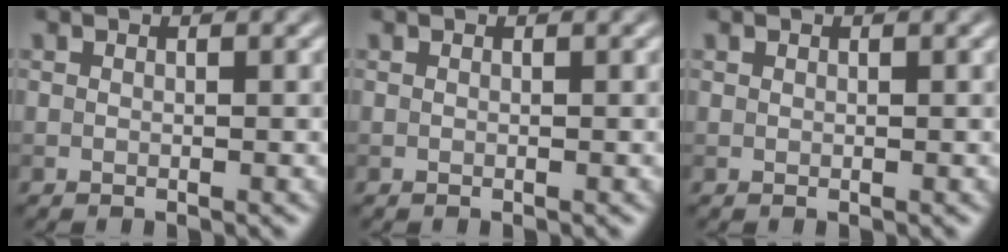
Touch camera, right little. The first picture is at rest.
{"total": 0.0}
{"total": 0.0}